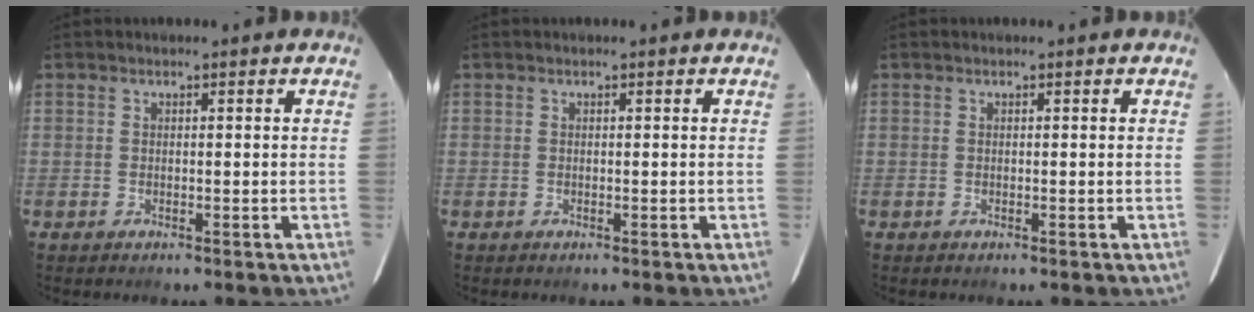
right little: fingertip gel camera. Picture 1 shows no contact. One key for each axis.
{"total": 0.0}
{"total": 0.0}